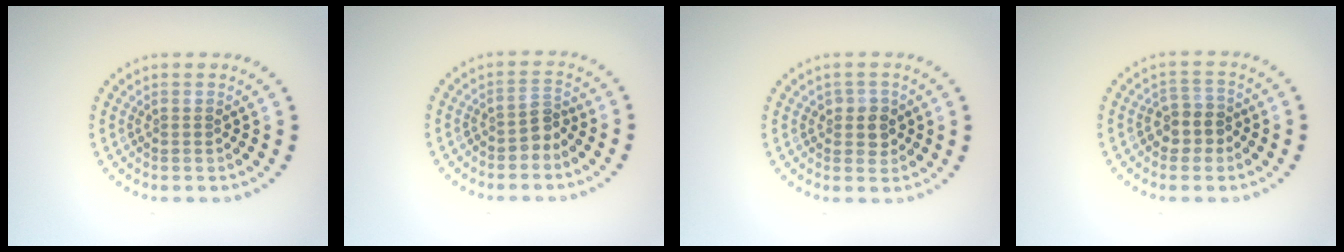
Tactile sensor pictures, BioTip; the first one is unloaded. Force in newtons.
{"total": 1.5, "press": 1.2, "slide": 1.0}
{"total": 2.0, "press": 1.8, "slide": 0.7}
{"total": 2.6, "press": 2.2, "slide": 1.3}